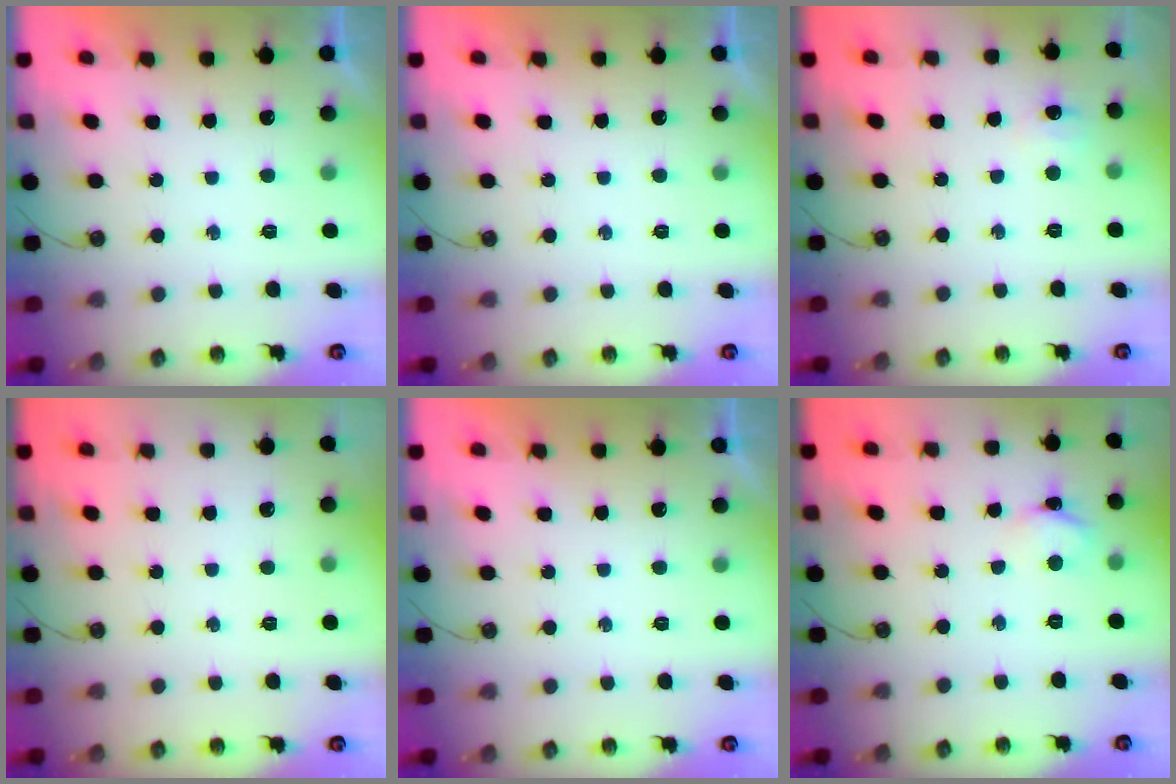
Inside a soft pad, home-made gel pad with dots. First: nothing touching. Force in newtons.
{"total": 0.0}
{"total": 5.2, "press": 5.2, "slide": 0.7}
{"total": 0.0}
{"total": 0.0}
{"total": 3.6, "press": 3.6, "slide": 0.4}